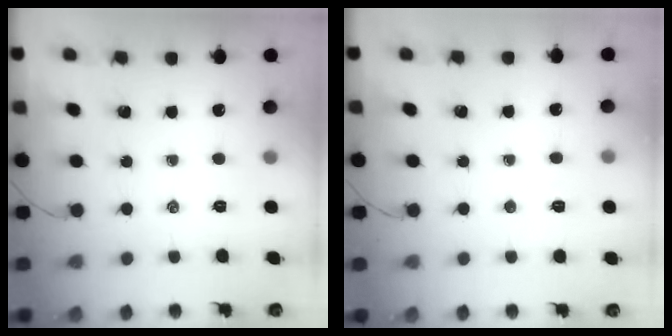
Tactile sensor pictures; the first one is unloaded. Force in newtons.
{"total": 3.7, "press": 3.7, "slide": 0.8}